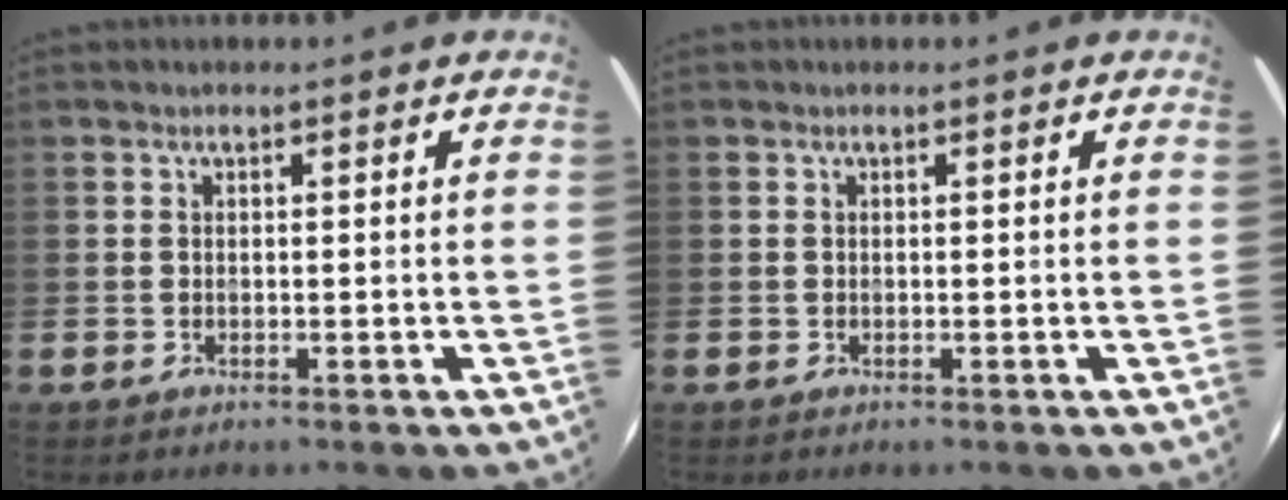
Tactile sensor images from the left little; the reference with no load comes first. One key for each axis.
{"total": 0.0}